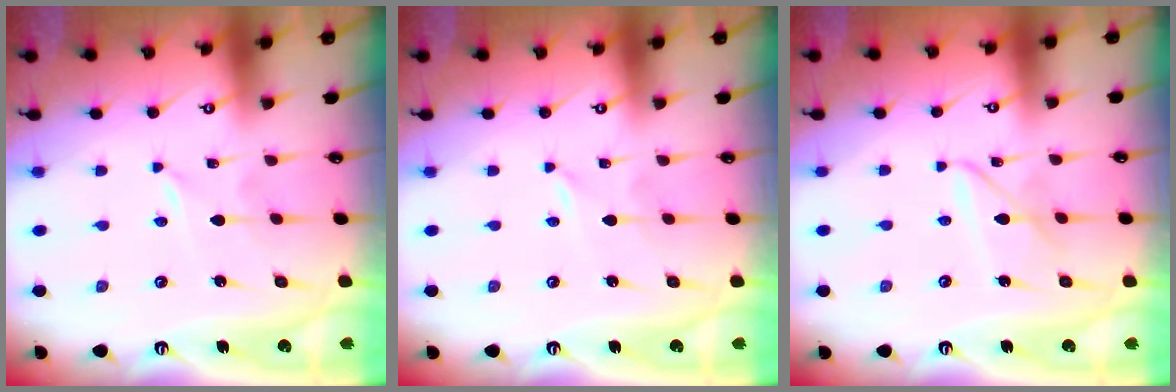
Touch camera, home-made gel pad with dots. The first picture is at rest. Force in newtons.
{"total": 0.0}
{"total": 6.6, "press": 6.6, "slide": 0.5}